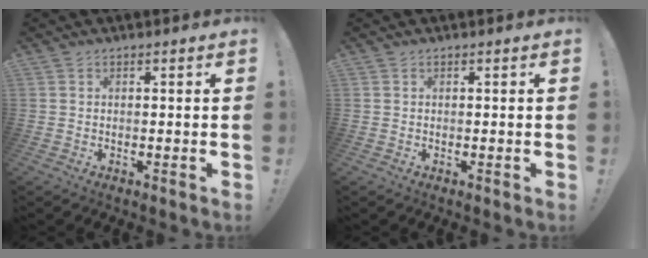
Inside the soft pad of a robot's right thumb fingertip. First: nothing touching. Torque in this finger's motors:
{"motor_torque": [0.01, 0.01, 0.07, -0.09, -0.01]}